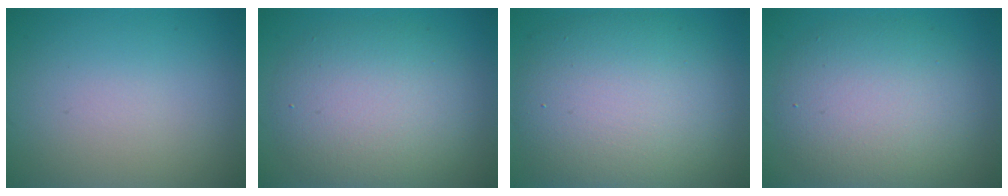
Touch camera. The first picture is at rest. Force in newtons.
{"total": 7.1, "press": 7.1, "slide": 0.3}
{"total": 10.7, "press": 10.7, "slide": 0.7}
{"total": 7.2, "press": 7.2, "slide": 0.6}